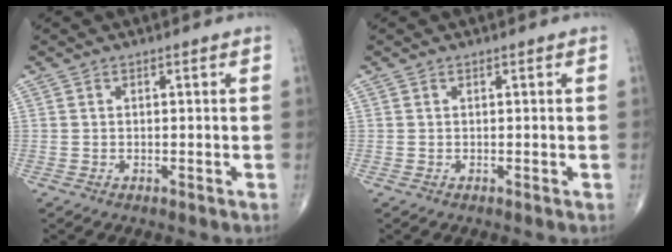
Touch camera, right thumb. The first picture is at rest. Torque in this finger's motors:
{"motor_torque": [-0.24, -0.09, 0.05, 0.57, 0.00]}